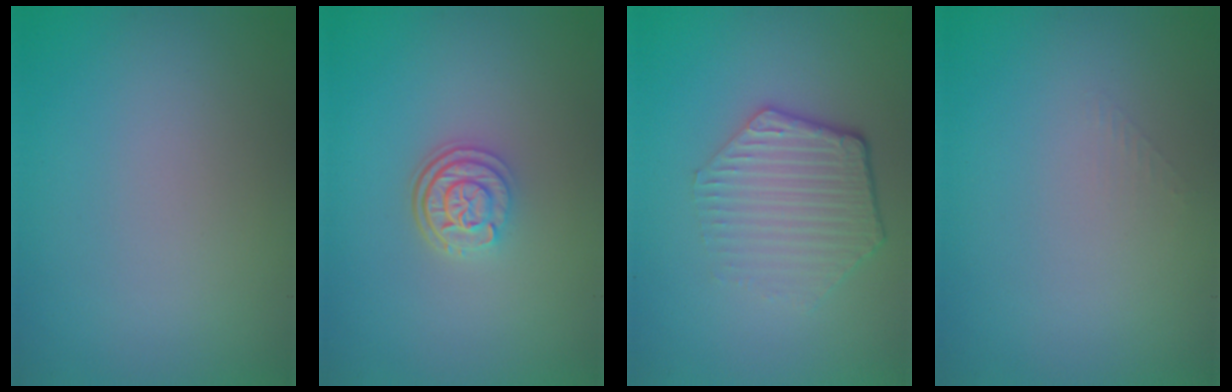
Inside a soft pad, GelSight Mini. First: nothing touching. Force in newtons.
{"total": 3.2, "press": 2.5, "slide": 2.0}
{"total": 4.3, "press": 3.2, "slide": 2.8}
{"total": 0.6, "press": 0.6, "slide": 0.0}